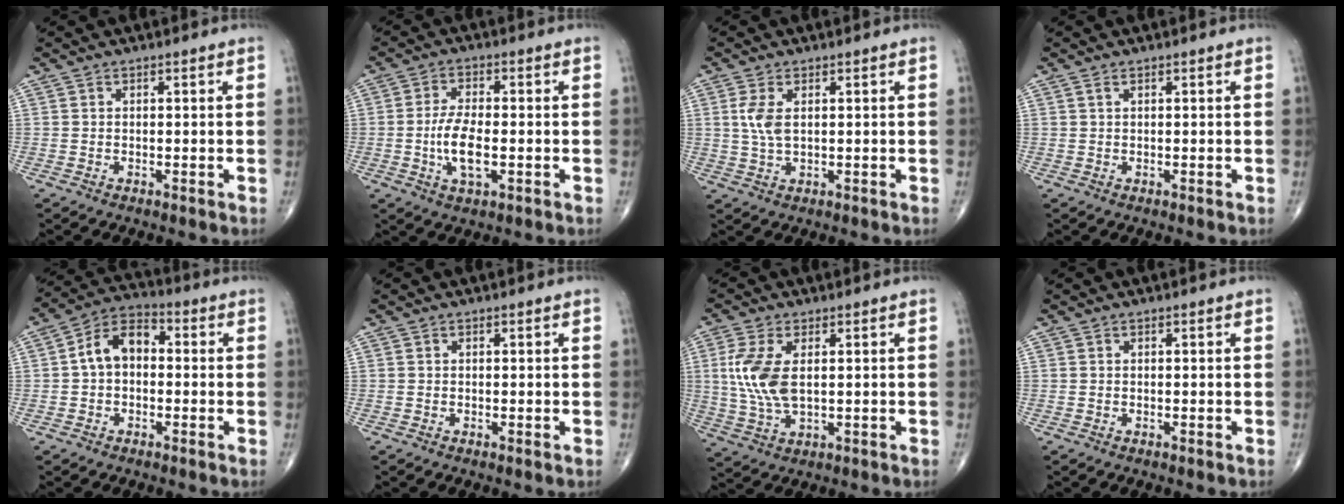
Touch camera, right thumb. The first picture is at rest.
{"total": 7.4, "force": [-1.4, 3.0, 6.6], "torque": [-0.135, 0.001, -0.025]}
{"total": 4.4, "force": [1.0, 2.1, 3.7], "torque": [-0.084, -0.001, 0.024]}
{"total": 0.6, "force": [0.3, 0.2, 0.4], "torque": [-0.011, 0.007, 0.008]}
{"total": 8.5, "force": [0.1, 5.8, 6.2], "torque": [-0.093, 0.032, -0.012]}
{"total": 0.0}
{"total": 9.5, "force": [1.4, 4.7, 8.1], "torque": [-0.185, -0.005, 0.034]}
{"total": 0.0}